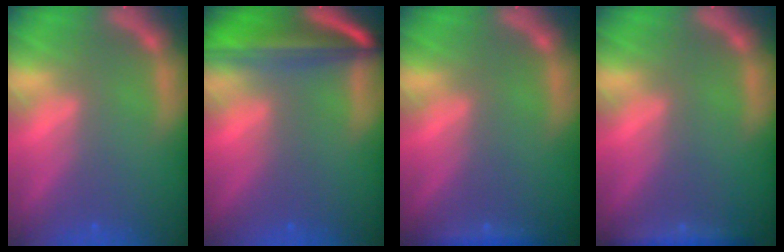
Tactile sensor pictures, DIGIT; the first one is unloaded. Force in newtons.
{"total": 9.6}
{"total": 1.4}
{"total": 2.4}